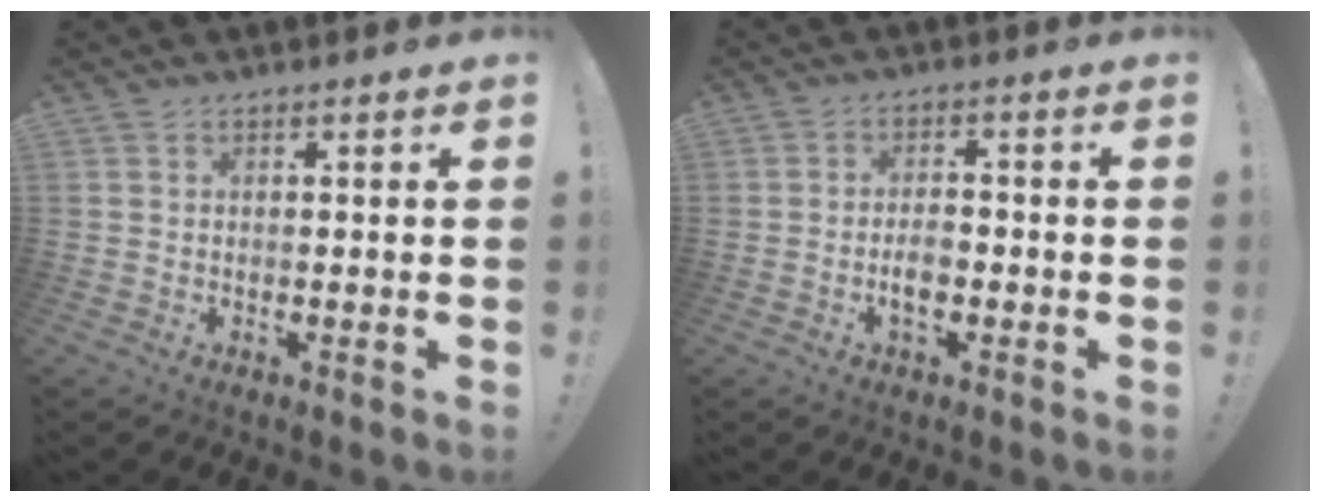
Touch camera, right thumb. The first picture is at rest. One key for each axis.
{"total": 4.9, "fx": -1.8, "fy": 2.4, "fz": 3.9, "tx": -0.070, "ty": 0.003, "tz": -0.034}